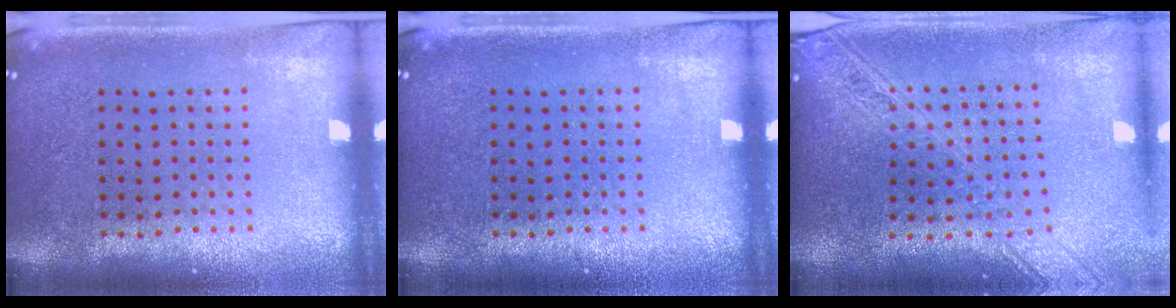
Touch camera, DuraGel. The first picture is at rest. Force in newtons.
{"total": 0.0}
{"total": 2.3, "press": 1.9, "slide": 1.3}